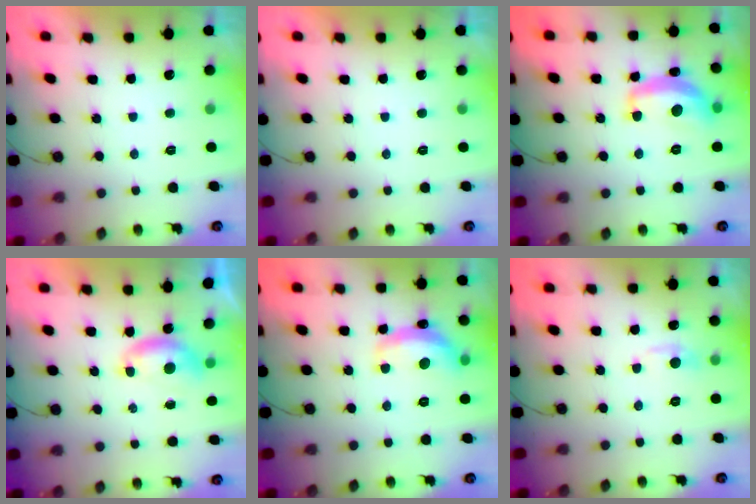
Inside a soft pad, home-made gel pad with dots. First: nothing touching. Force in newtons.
{"total": 0.0}
{"total": 14.5, "press": 14.5, "slide": 0.8}
{"total": 5.5, "press": 5.4, "slide": 0.8}
{"total": 13.4, "press": 13.3, "slide": 0.7}
{"total": 5.2, "press": 5.1, "slide": 0.8}